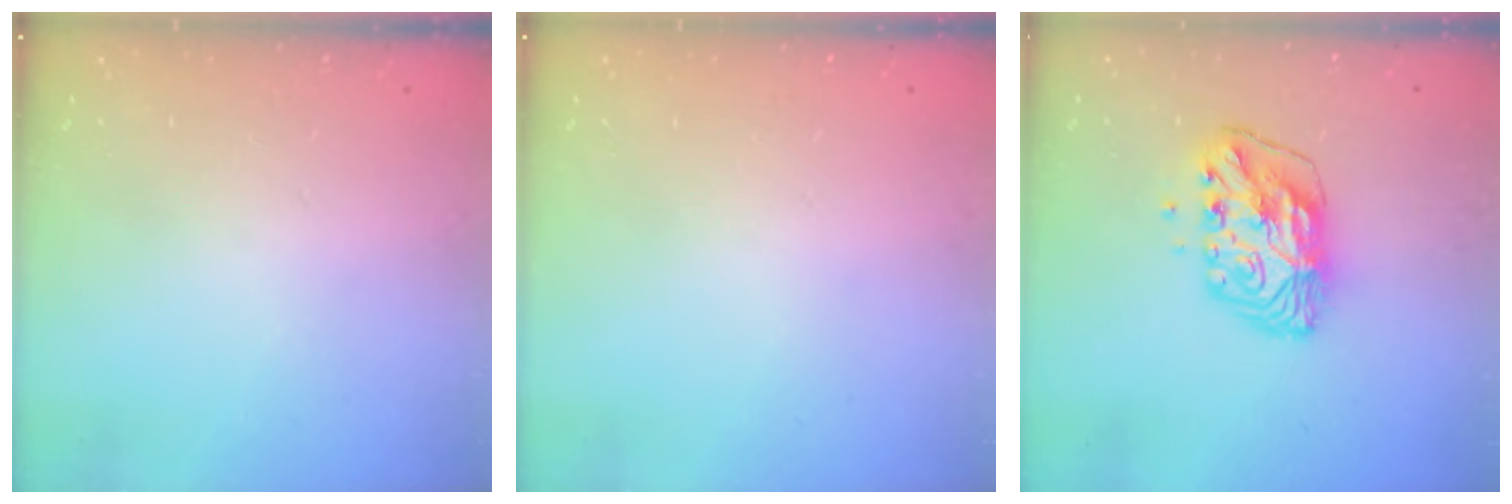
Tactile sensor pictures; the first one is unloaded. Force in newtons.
{"total": 0.0}
{"total": 11.3, "press": 11.2, "slide": 1.6}